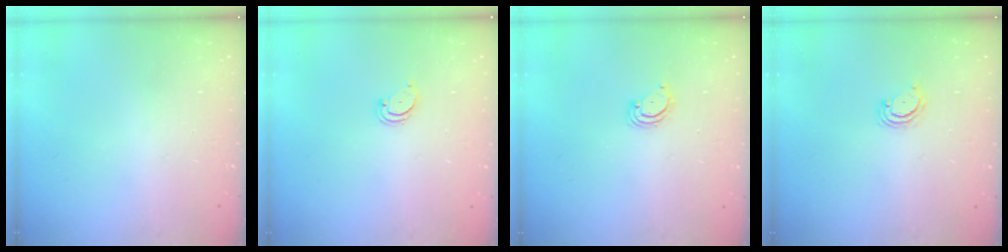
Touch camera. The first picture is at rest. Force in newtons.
{"total": 1.8, "press": 1.8, "slide": 0.2}
{"total": 2.8, "press": 2.8, "slide": 0.2}
{"total": 3.6, "press": 3.6, "slide": 0.4}